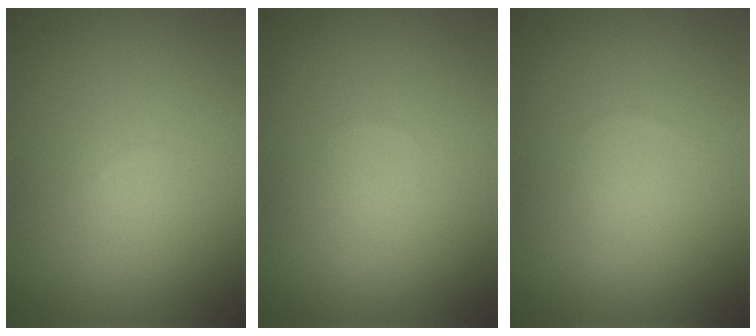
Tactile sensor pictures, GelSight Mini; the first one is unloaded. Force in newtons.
{"total": 0.0}
{"total": 0.0}